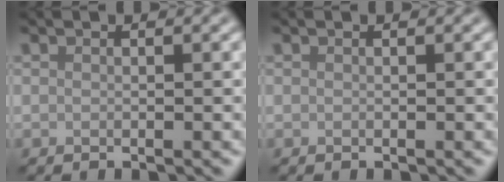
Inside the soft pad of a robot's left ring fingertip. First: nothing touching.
{"total": 0.0}